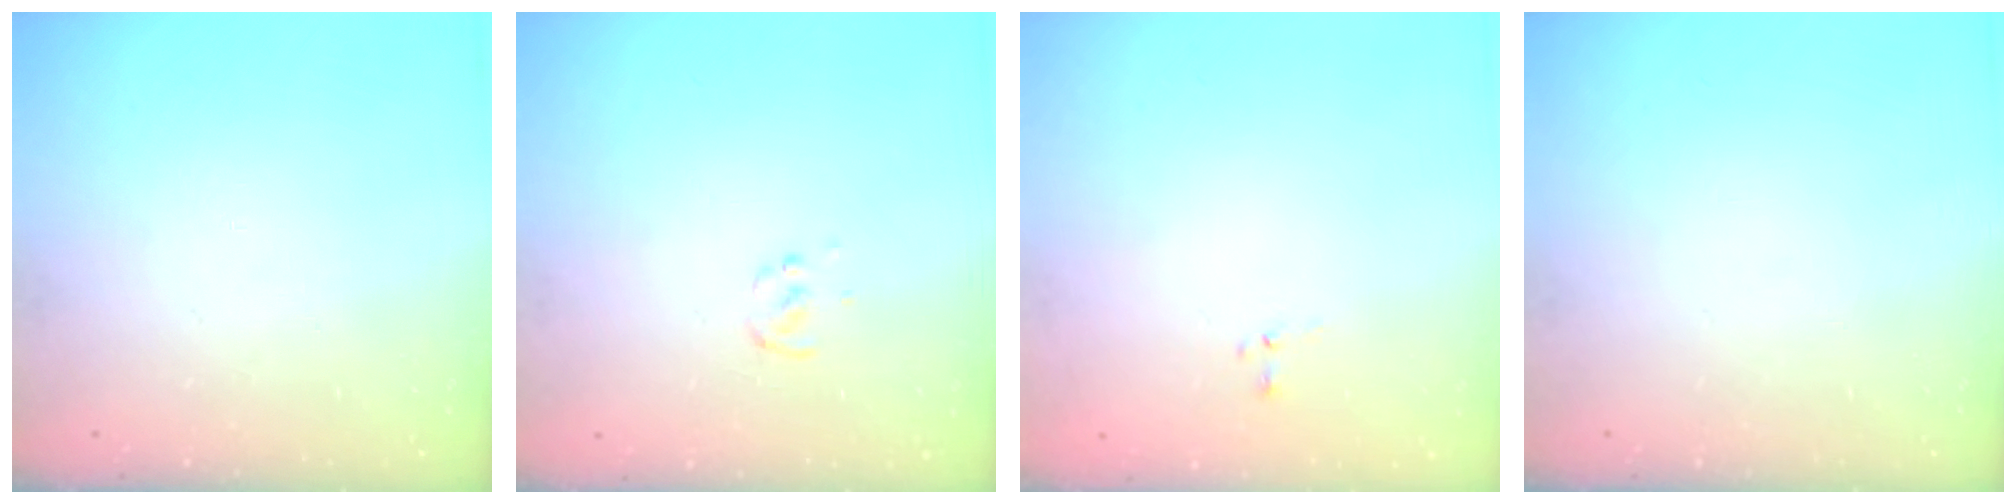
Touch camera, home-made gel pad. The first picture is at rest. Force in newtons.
{"total": 1.1, "press": 1.1, "slide": 0.2}
{"total": 0.0}
{"total": 0.0}